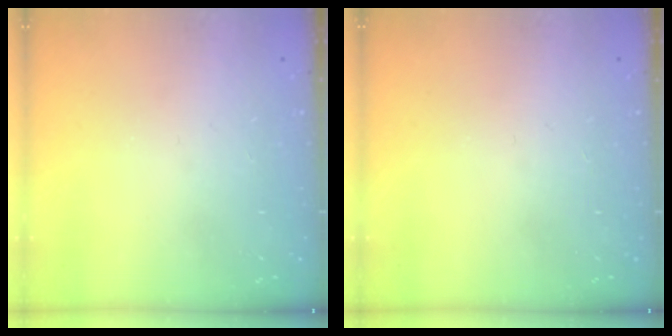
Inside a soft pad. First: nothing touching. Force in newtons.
{"total": 0.0}